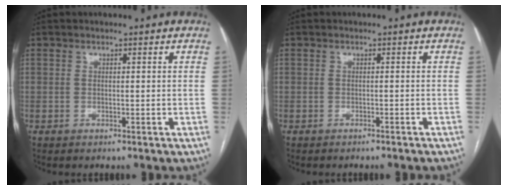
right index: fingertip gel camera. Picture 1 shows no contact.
{"total": 2.8, "force": [-2.5, 0.4, 1.0], "torque": [-0.016, -0.002, -0.030]}